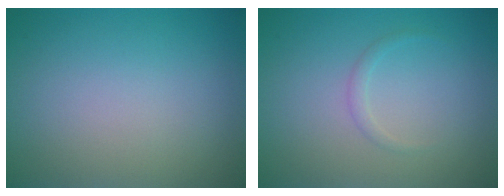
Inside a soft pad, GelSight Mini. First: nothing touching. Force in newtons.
{"total": 0.8, "press": 0.8, "slide": 0.1}